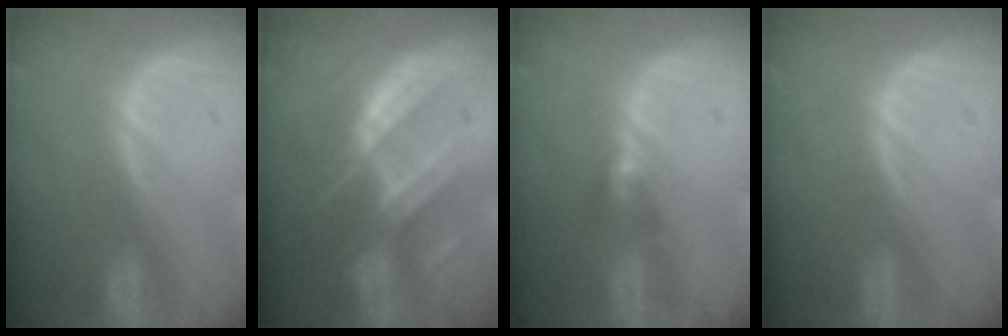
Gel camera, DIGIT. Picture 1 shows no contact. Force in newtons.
{"total": 8.6, "press": 7.8, "slide": 3.7}
{"total": 2.6, "press": 2.5, "slide": 0.7}
{"total": 0.0}